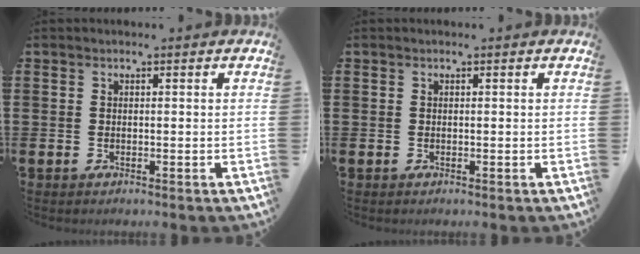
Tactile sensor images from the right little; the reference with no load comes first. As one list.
[{"total": 0.0}]